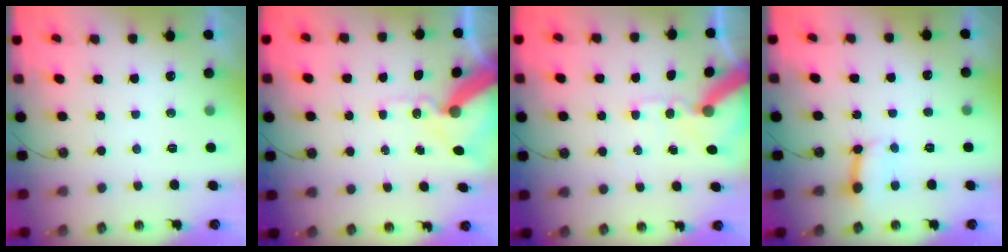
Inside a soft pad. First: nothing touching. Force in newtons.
{"total": 13.5, "press": 13.4, "slide": 1.9}
{"total": 12.5, "press": 12.4, "slide": 2.0}
{"total": 6.1, "press": 6.1, "slide": 0.5}